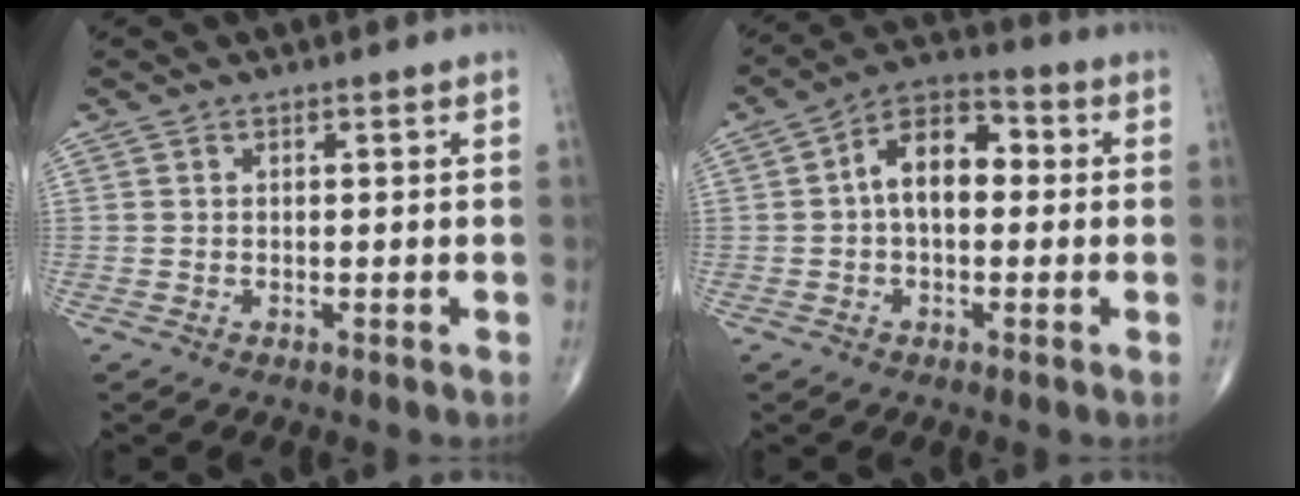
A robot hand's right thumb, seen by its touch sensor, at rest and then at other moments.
{"total": 10.0, "force": [0.6, 6.0, 8.0], "torque": [-0.117, 0.034, -0.002]}